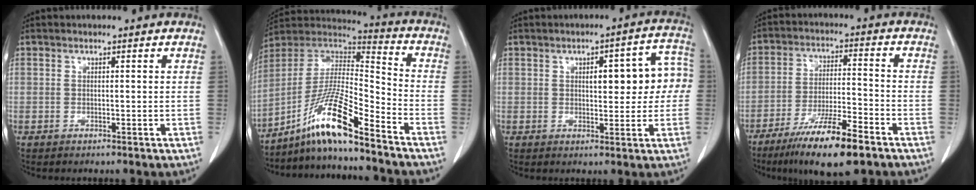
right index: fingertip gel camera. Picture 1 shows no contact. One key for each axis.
{"total": 13.9, "fx": -9.9, "fy": 0.4, "fz": 9.9, "tx": -0.184, "ty": 0.009, "tz": -0.179}
{"total": 9.4, "fx": 1.2, "fy": 3.3, "fz": 8.7, "tx": -0.100, "ty": 0.037, "tz": 0.015}
{"total": 12.6, "fx": -8.4, "fy": 1.5, "fz": 9.2, "tx": -0.165, "ty": -0.026, "tz": -0.145}